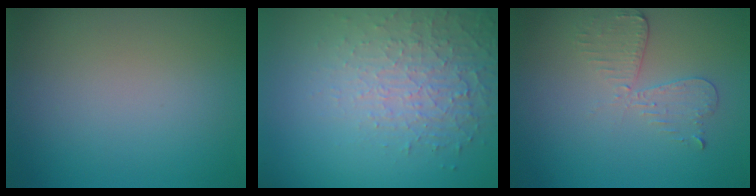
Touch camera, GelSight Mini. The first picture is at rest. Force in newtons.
{"total": 4.9, "press": 3.3, "slide": 3.7}
{"total": 2.9, "press": 2.5, "slide": 1.5}